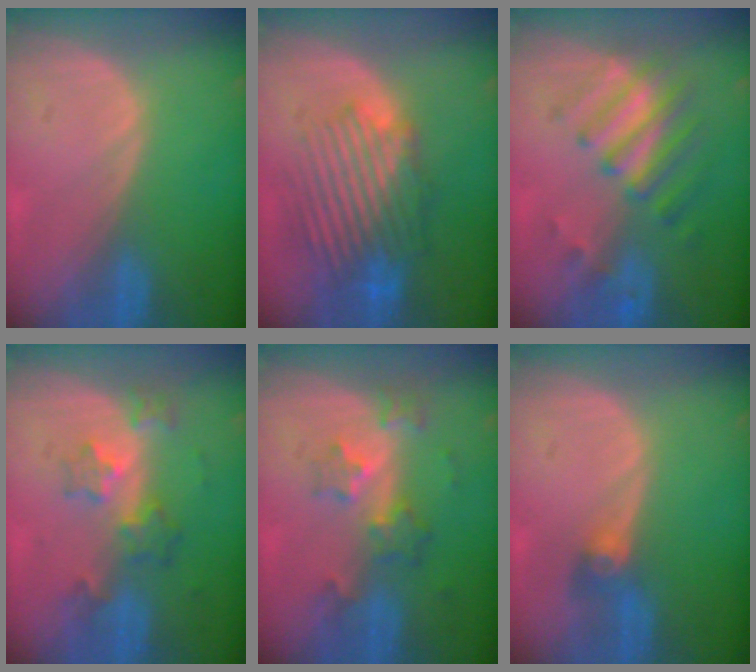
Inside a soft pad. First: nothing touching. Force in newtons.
{"total": 10.0, "press": 9.1, "slide": 4.0}
{"total": 7.8, "press": 7.0, "slide": 3.5}
{"total": 5.9, "press": 5.4, "slide": 2.5}
{"total": 6.1, "press": 5.4, "slide": 2.9}
{"total": 3.0, "press": 2.6, "slide": 1.5}